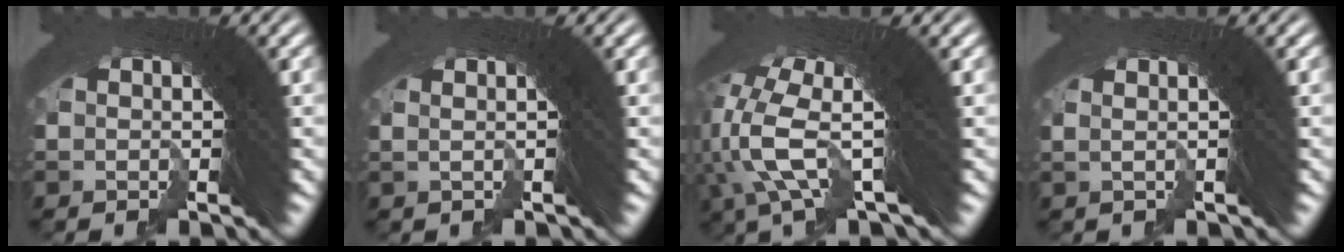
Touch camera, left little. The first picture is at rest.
{"total": 2.2, "force": [0.8, -0.4, 1.9], "torque": [-0.007, 0.022, 0.004]}
{"total": 8.8, "force": [1.3, 3.6, 7.9], "torque": [-0.161, -0.003, 0.017]}
{"total": 2.4, "force": [0.9, -0.2, 2.2], "torque": [-0.013, 0.023, 0.005]}